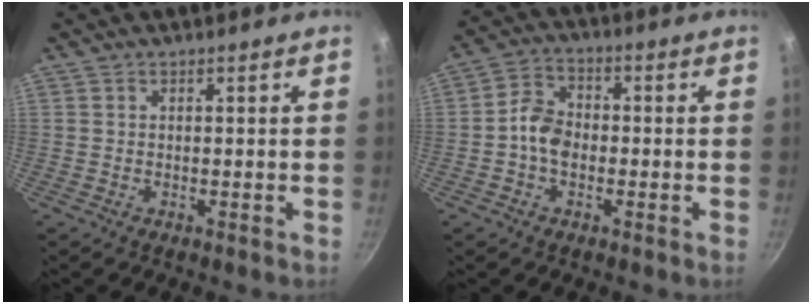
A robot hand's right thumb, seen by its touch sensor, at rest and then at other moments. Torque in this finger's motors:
{"motor_torque": [0.09, 0.08, 0.18, 0.04, 0.03]}